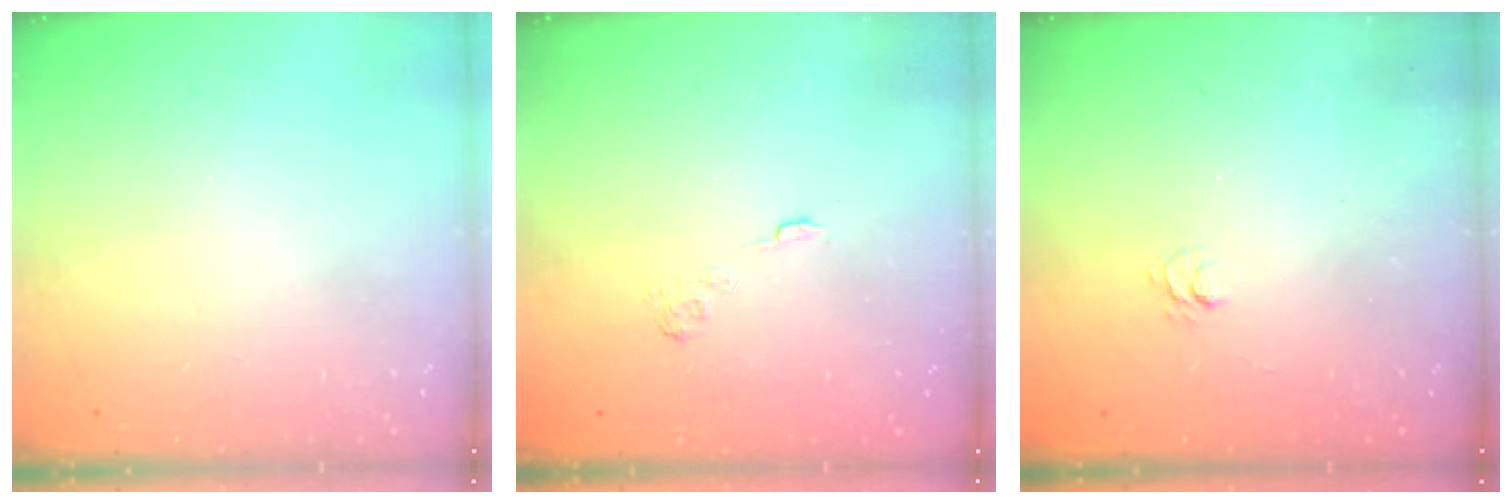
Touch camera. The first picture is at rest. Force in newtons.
{"total": 2.2, "press": 1.7, "slide": 1.4}
{"total": 2.8, "press": 2.5, "slide": 1.3}